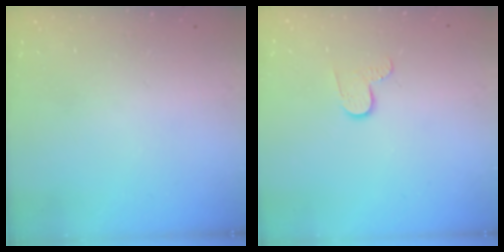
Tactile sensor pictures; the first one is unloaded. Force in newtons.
{"total": 6.4, "press": 6.4, "slide": 0.5}